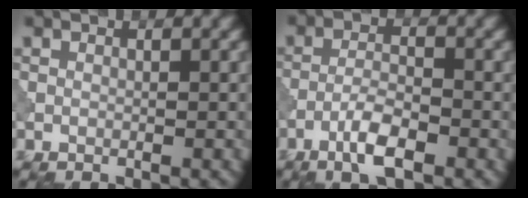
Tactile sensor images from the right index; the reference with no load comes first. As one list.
[{"total": 3.6, "force": [-2.1, 0.8, 2.7], "torque": [-0.059, 0.007, -0.048]}]